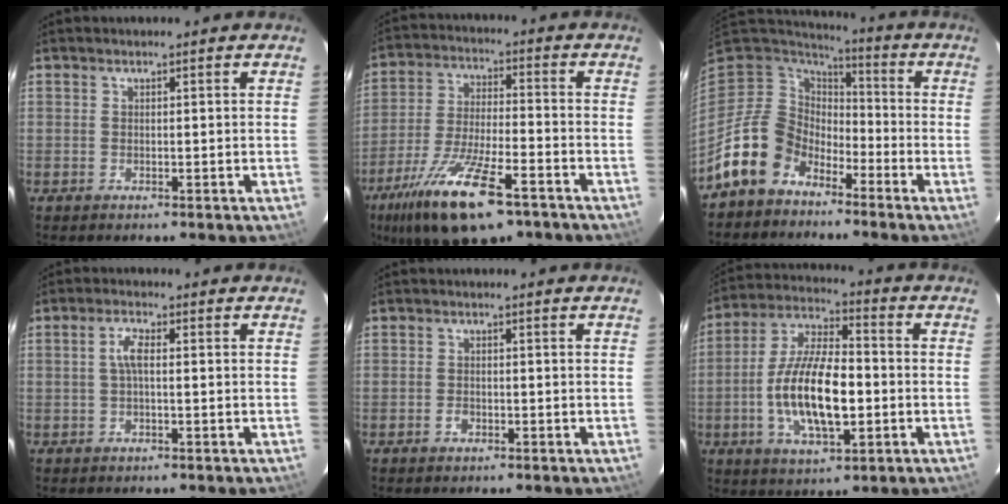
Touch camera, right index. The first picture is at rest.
{"total": 17.9, "force": [-11.1, 5.6, 12.9], "torque": [-0.260, -0.039, -0.197]}
{"total": 12.1, "force": [-8.3, 8.1, 3.3], "torque": [-0.088, 0.024, -0.152]}
{"total": 2.9, "force": [0.1, 0.8, 2.7], "torque": [-0.057, 0.007, 0.001]}
{"total": 1.5, "force": [-0.7, 1.1, 0.7], "torque": [-0.012, 0.002, -0.011]}
{"total": 16.1, "force": [-2.9, 6.4, 14.5], "torque": [-0.285, 0.002, -0.052]}